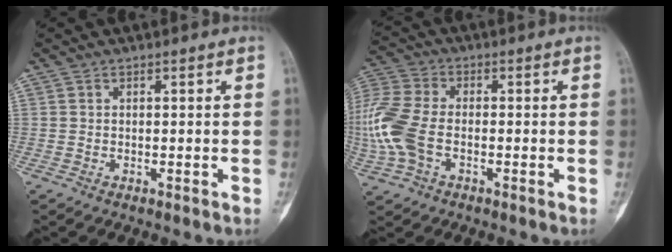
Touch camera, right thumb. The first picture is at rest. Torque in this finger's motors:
{"motor_torque": [0.77, 2.00, 0.85, -0.42, 0.15]}